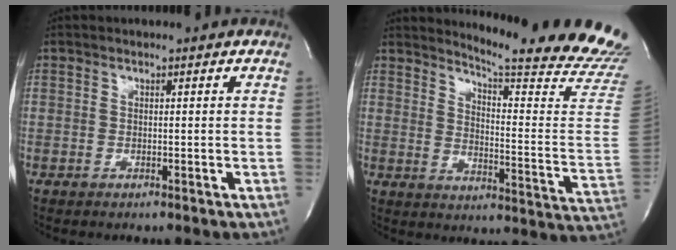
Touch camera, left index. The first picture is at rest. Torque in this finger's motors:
{"motor_torque": [0.40, -0.49, 0.18, 0.04]}